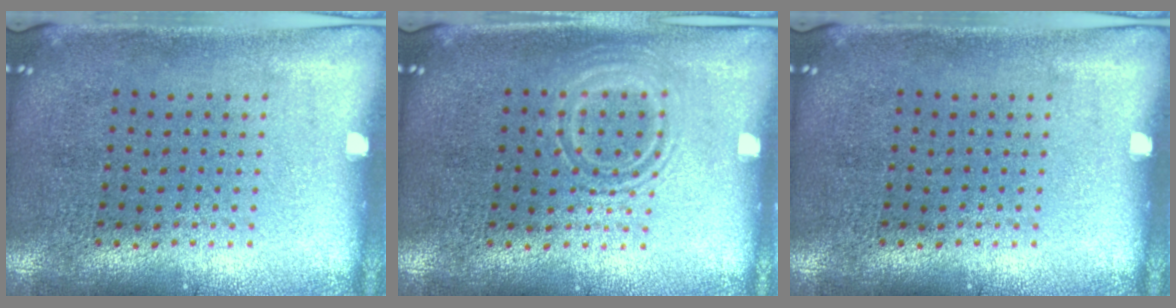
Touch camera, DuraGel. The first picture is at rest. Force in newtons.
{"total": 1.1, "press": 1.0, "slide": 0.2}
{"total": 0.0}